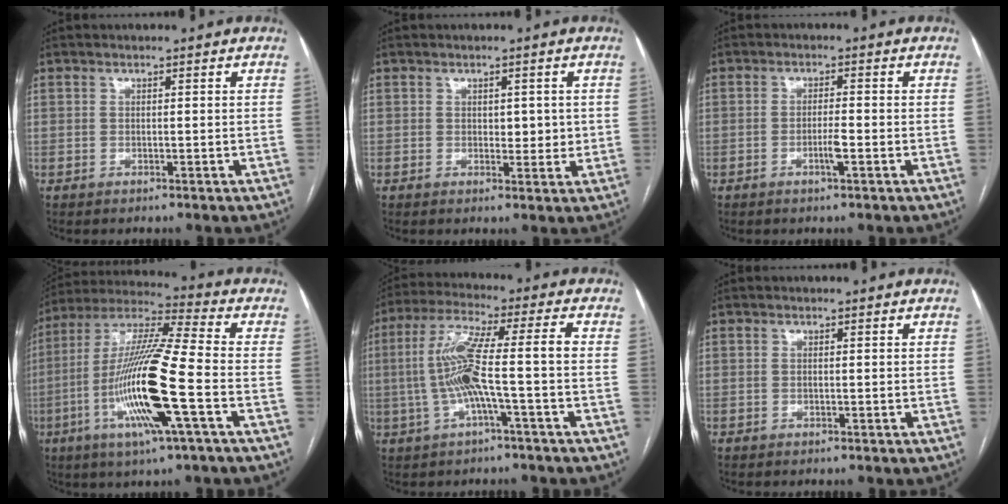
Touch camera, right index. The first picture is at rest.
{"total": 2.9, "force": [0.4, 1.7, 2.3], "torque": [-0.024, 0.001, 0.007]}
{"total": 2.6, "force": [-1.1, 0.0, 2.3], "torque": [-0.045, -0.002, -0.021]}
{"total": 18.0, "force": [-5.2, 0.3, 17.3], "torque": [-0.348, -0.012, -0.103]}
{"total": 10.3, "force": [-1.5, 0.2, 10.1], "torque": [-0.209, 0.026, -0.033]}
{"total": 0.0}